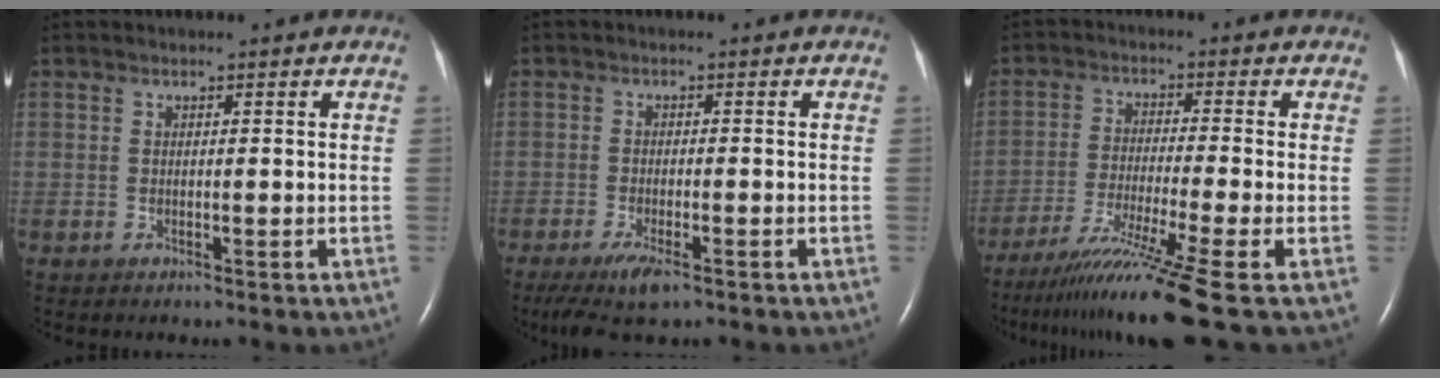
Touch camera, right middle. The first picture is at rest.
{"total": 5.5, "force": [-3.7, 1.3, 3.9], "torque": [-0.076, -0.015, -0.062]}
{"total": 13.7, "force": [-10.2, -3.2, 8.5], "torque": [-0.150, -0.054, -0.167]}